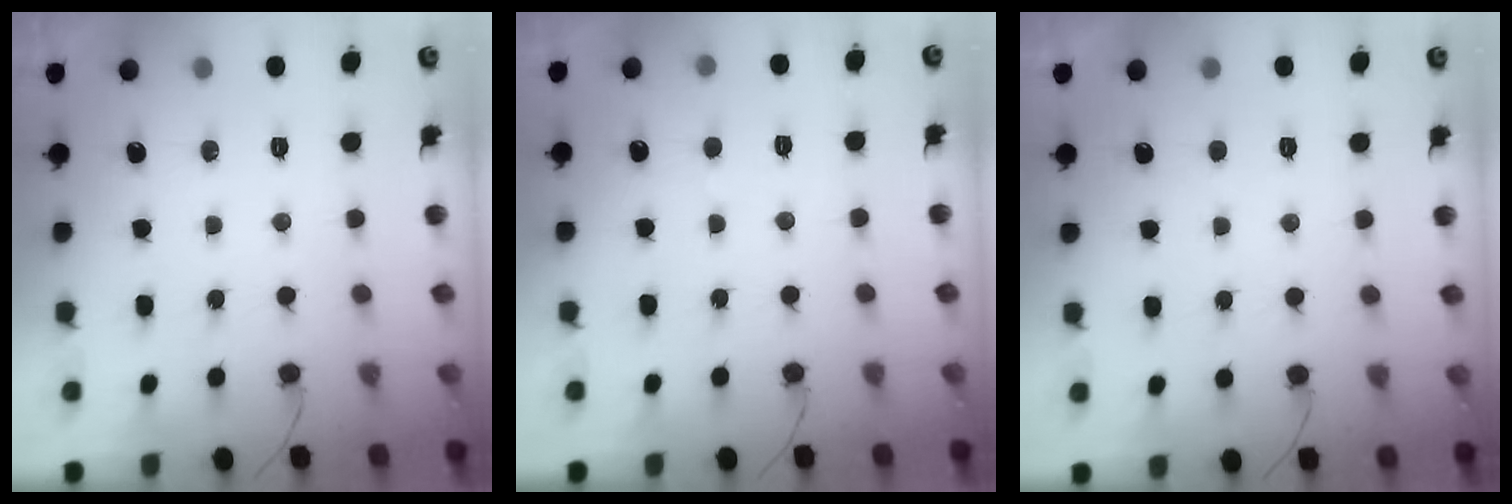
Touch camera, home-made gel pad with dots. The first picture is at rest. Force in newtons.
{"total": 2.4, "press": 2.4, "slide": 0.2}
{"total": 1.9, "press": 1.9, "slide": 0.3}